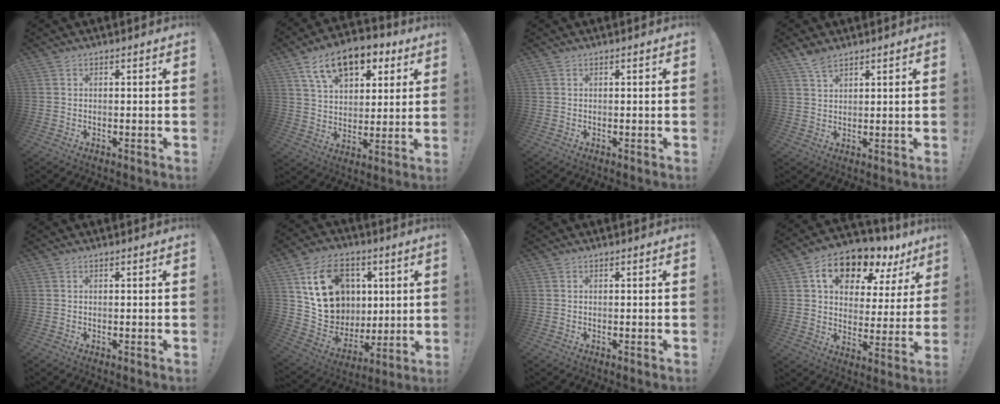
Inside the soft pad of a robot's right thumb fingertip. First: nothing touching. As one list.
[{"total": 15.2, "force": [8.6, 8.8, 8.9], "torque": [-0.145, -0.037, 0.156]}, {"total": 0.0}, {"total": 4.3, "force": [3.4, 1.4, 2.3], "torque": [-0.040, -0.018, 0.062]}, {"total": 0.0}, {"total": 20.5, "force": [7.3, 16.4, 10.0], "torque": [-0.162, -0.022, 0.164]}, {"total": 0.0}, {"total": 12.5, "force": [7.9, 7.0, 6.7], "torque": [-0.114, -0.048, 0.140]}]